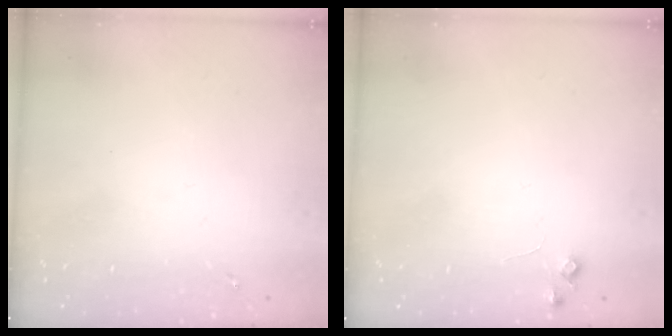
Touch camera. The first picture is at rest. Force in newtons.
{"total": 4.9, "press": 4.8, "slide": 0.8}